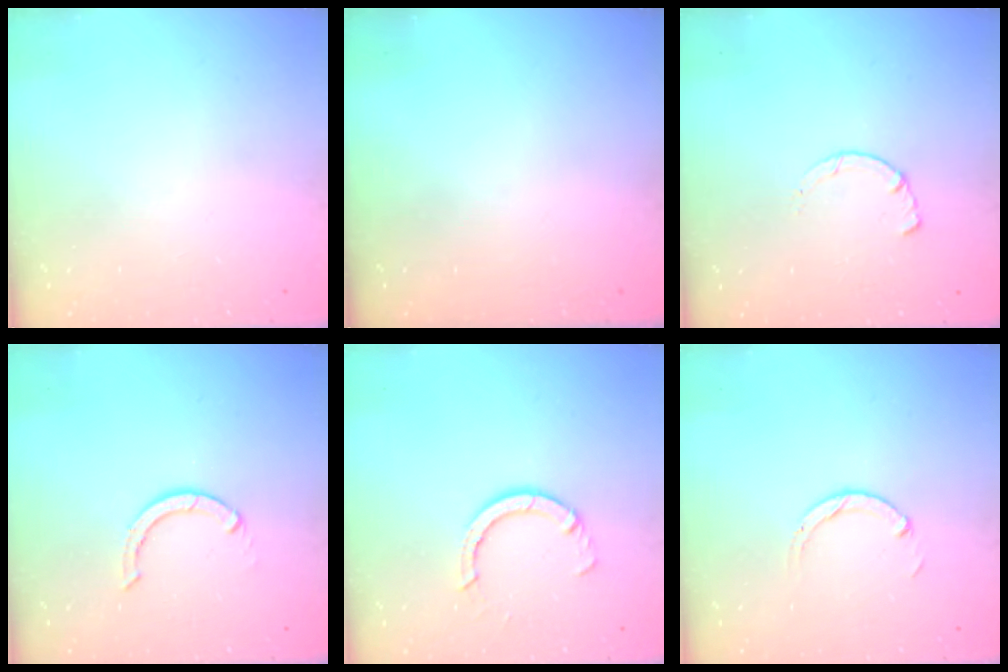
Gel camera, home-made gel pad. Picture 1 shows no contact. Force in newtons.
{"total": 0.0}
{"total": 1.4, "press": 1.4, "slide": 0.3}
{"total": 3.7, "press": 3.6, "slide": 0.4}
{"total": 5.8, "press": 5.8, "slide": 0.6}
{"total": 3.0, "press": 2.9, "slide": 0.4}